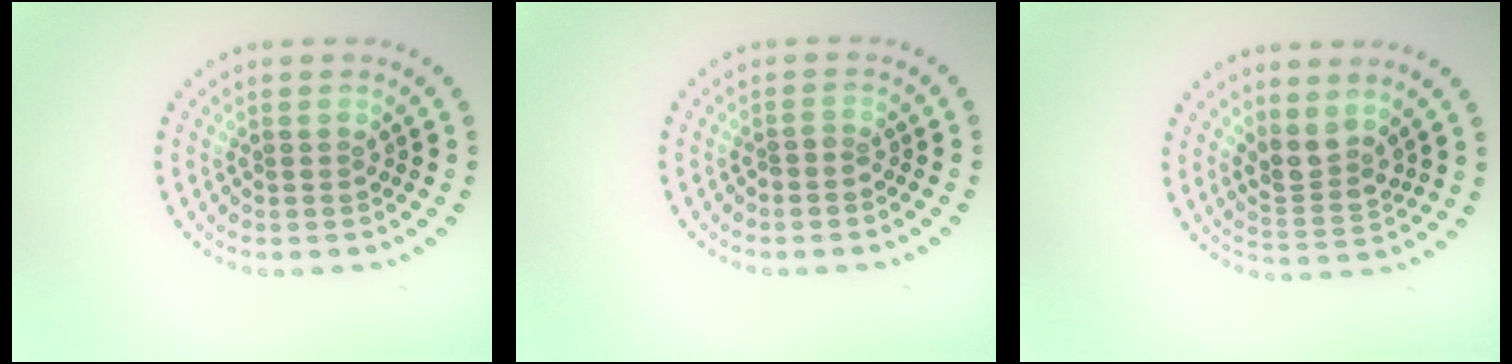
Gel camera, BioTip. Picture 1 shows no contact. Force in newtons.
{"total": 0.6, "press": 0.3, "slide": 0.6}
{"total": 2.6, "press": 2.0, "slide": 1.6}